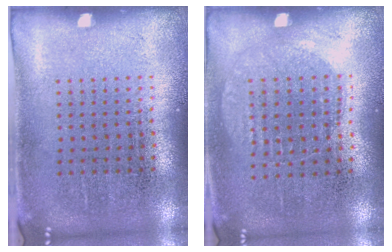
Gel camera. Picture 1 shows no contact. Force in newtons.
{"total": 0.9, "press": 0.8, "slide": 0.3}